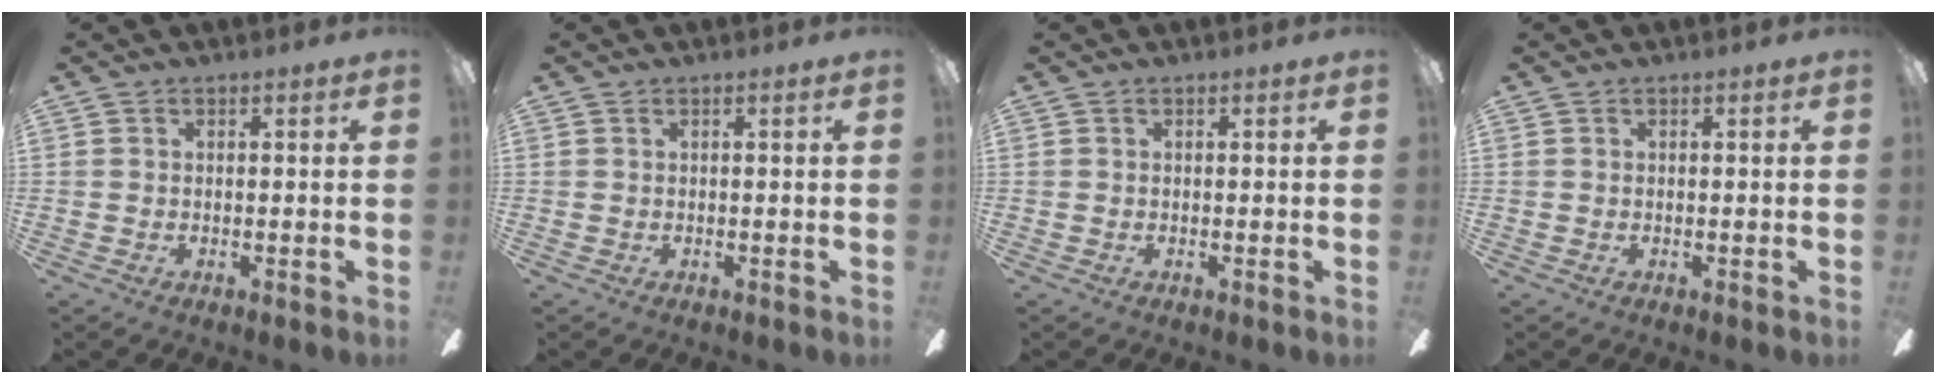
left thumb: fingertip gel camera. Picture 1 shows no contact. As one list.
[{"total": 0.0}, {"total": 0.0}, {"total": 0.0}]